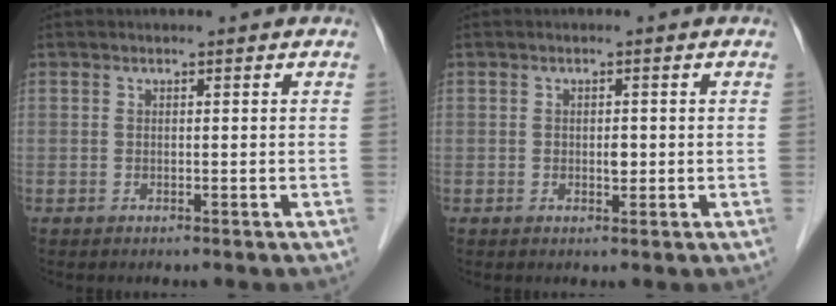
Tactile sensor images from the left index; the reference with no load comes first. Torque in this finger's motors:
{"motor_torque": [0.30, 0.02, 0.00, 0.02]}